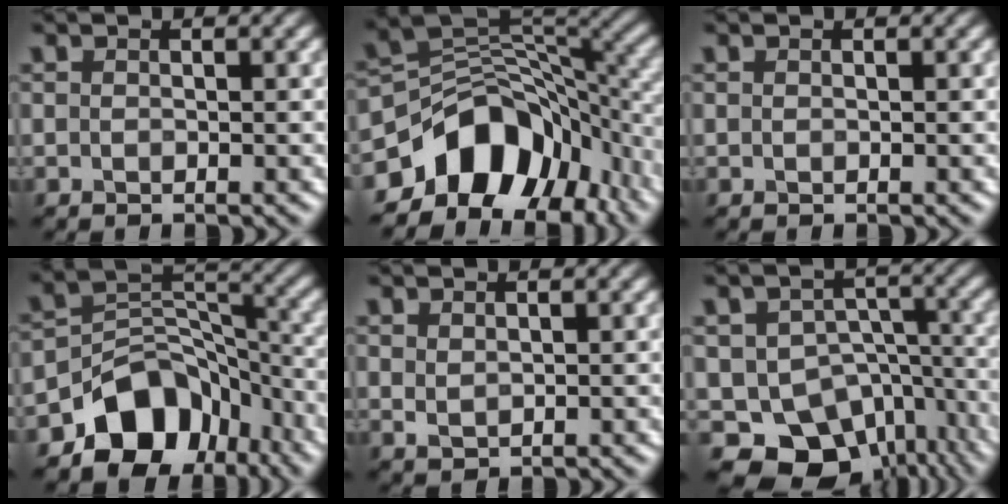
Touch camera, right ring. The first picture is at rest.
{"total": 11.4, "force": [-6.1, 7.4, 6.0], "torque": [-0.091, 0.007, -0.116]}
{"total": 0.0}
{"total": 8.3, "force": [-5.2, 5.7, 3.2], "torque": [-0.019, -0.003, -0.089]}
{"total": 0.9, "force": [0.6, 0.5, 0.5], "torque": [-0.014, -0.003, 0.018]}
{"total": 11.6, "force": [-6.7, 7.9, 5.1], "torque": [-0.074, -0.016, -0.088]}